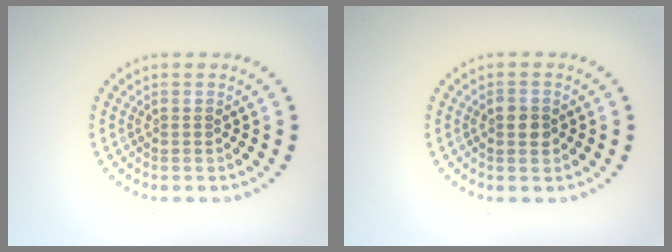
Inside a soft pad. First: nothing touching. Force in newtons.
{"total": 2.2, "press": 2.2, "slide": 0.1}